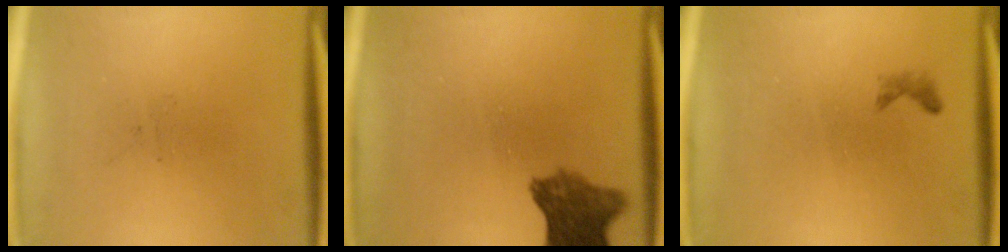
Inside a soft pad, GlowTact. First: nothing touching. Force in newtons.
{"total": 7.1}
{"total": 0.6}